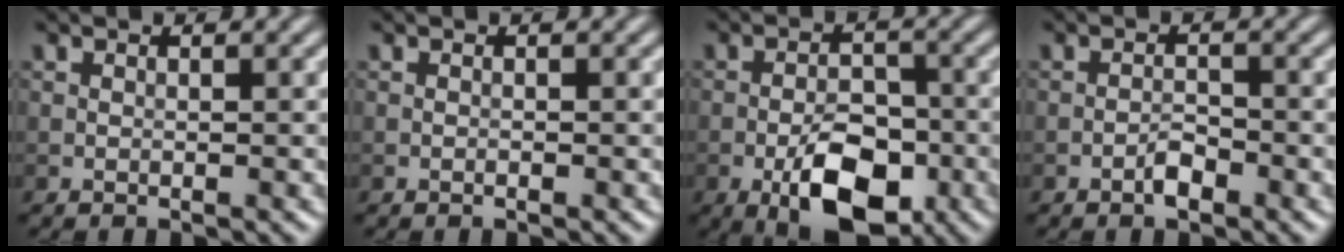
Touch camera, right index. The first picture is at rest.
{"total": 0.0}
{"total": 6.9, "force": [-3.3, 3.3, 5.1], "torque": [-0.079, -0.001, -0.061]}
{"total": 1.6, "force": [-1.1, 0.6, 1.0], "torque": [-0.018, 0.003, -0.021]}